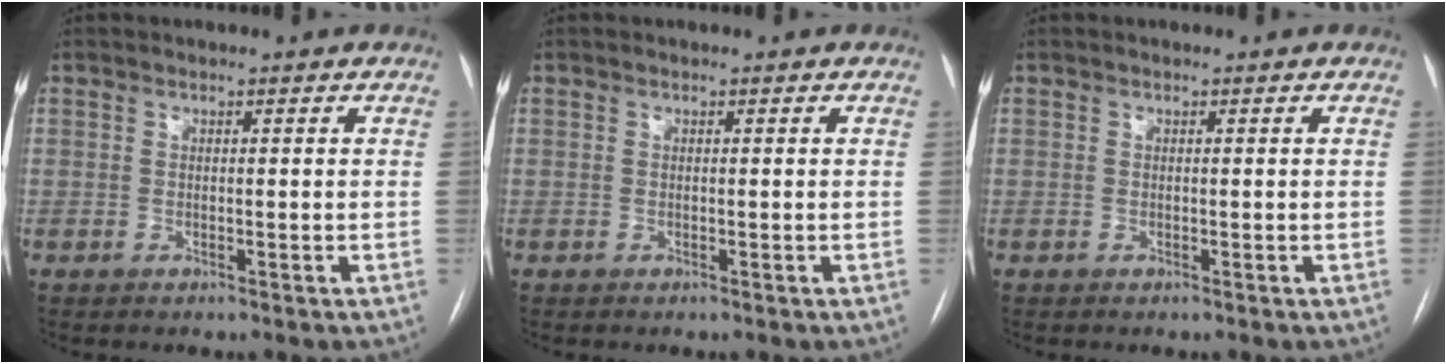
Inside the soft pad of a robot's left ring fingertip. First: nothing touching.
{"total": 0.0}
{"total": 0.0}